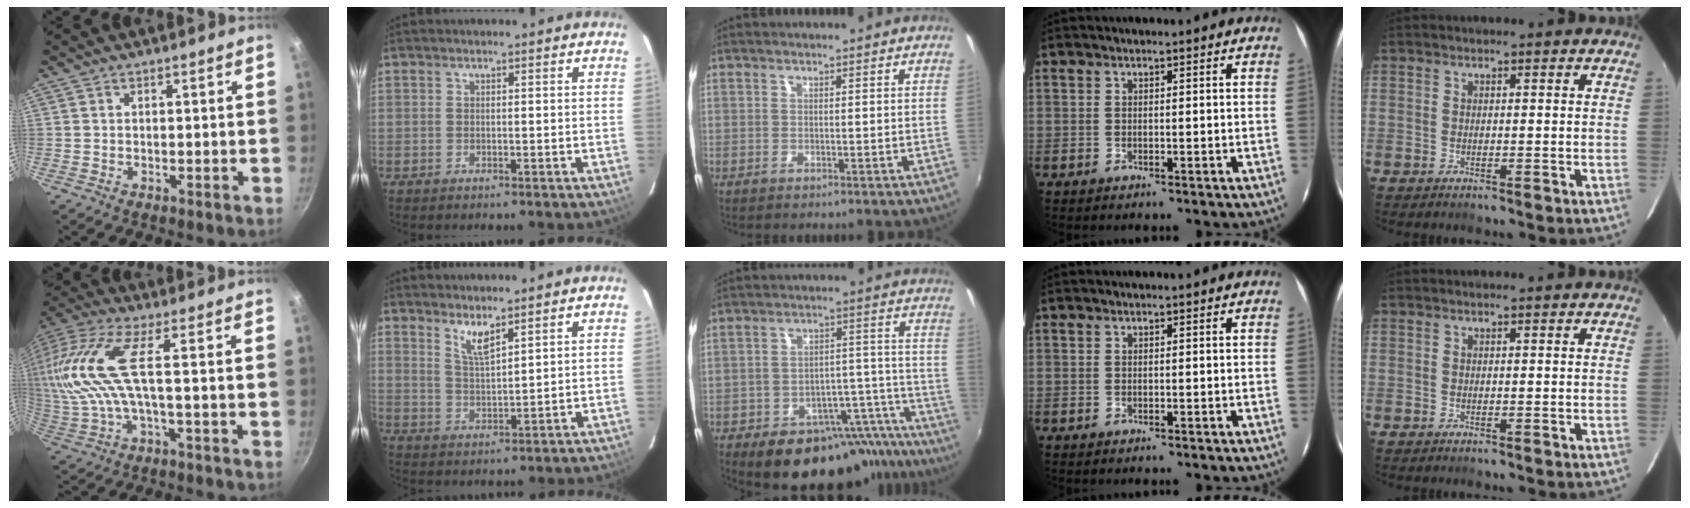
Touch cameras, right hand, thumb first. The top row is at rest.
{"thumb": {"total": 14.9, "force": [1.2, 4.4, 14.2], "torque": [-0.308, 0.009, 0.027]}, "index": {"total": 4.5, "force": [3.4, 0.6, 2.9], "torque": [-0.055, -0.005, 0.066]}, "middle": {"total": 20.0, "force": [-16.8, 8.9, 6.1], "torque": [-0.089, 0.052, -0.209]}}